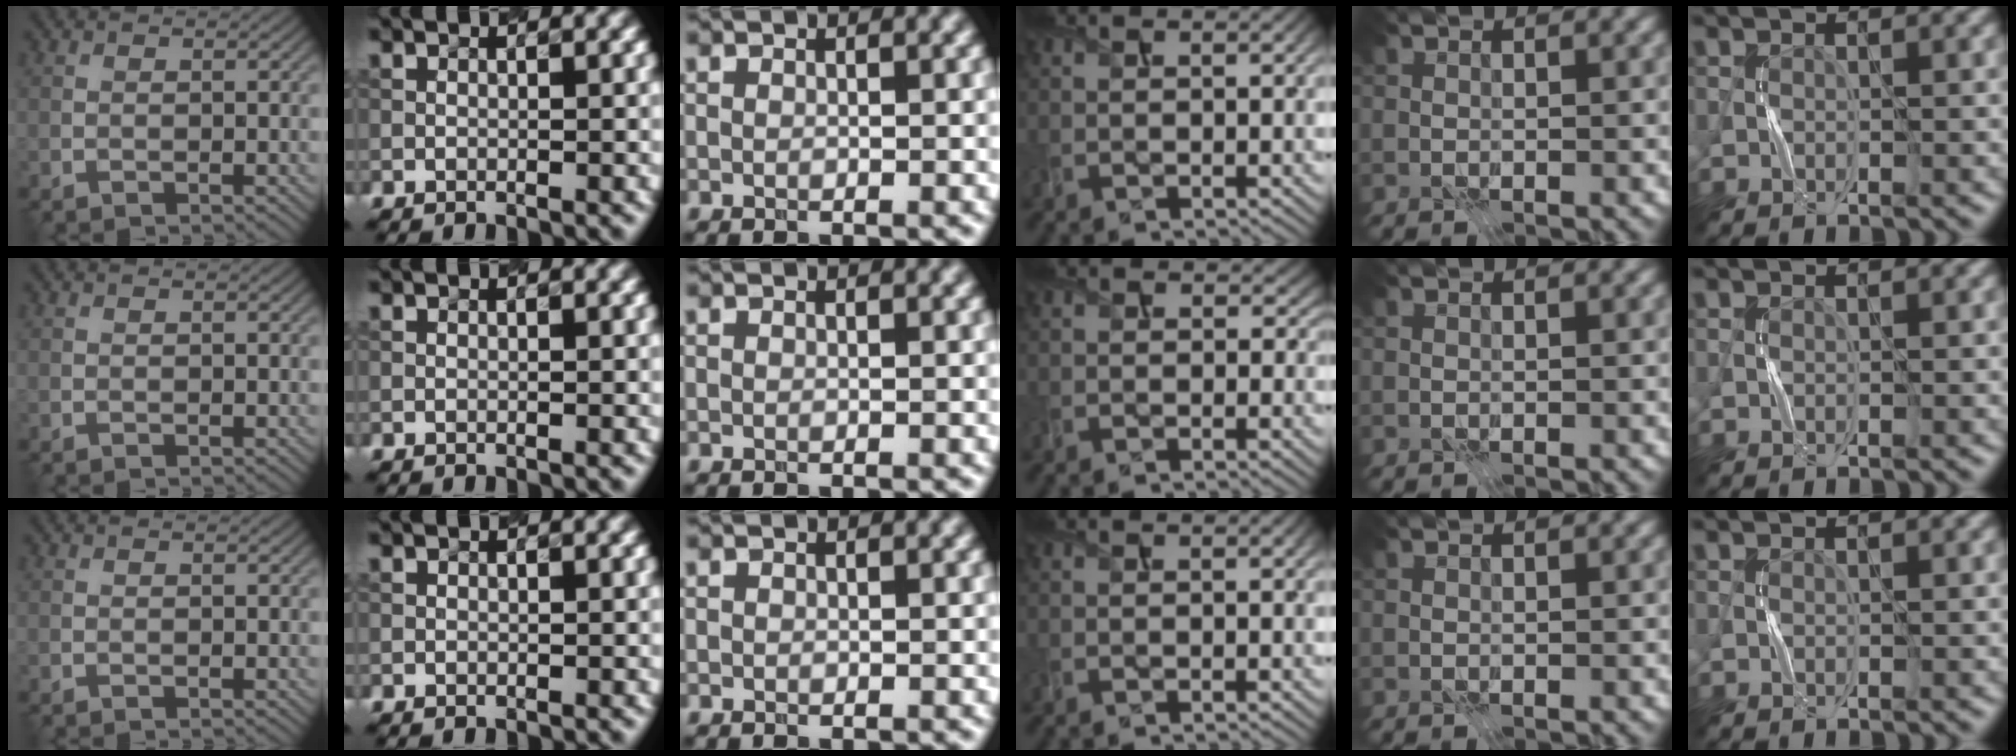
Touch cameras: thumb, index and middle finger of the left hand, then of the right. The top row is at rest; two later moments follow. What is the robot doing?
{"motion": "press", "object": "syringe"}